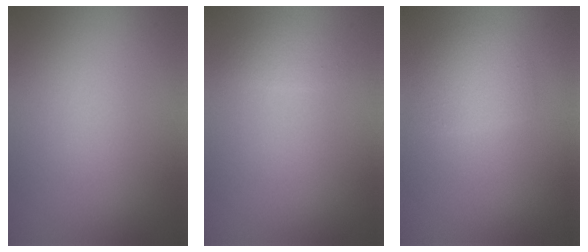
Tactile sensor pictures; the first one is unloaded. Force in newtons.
{"total": 1.1, "press": 1.1, "slide": 0.0}
{"total": 2.2, "press": 2.2, "slide": 0.1}